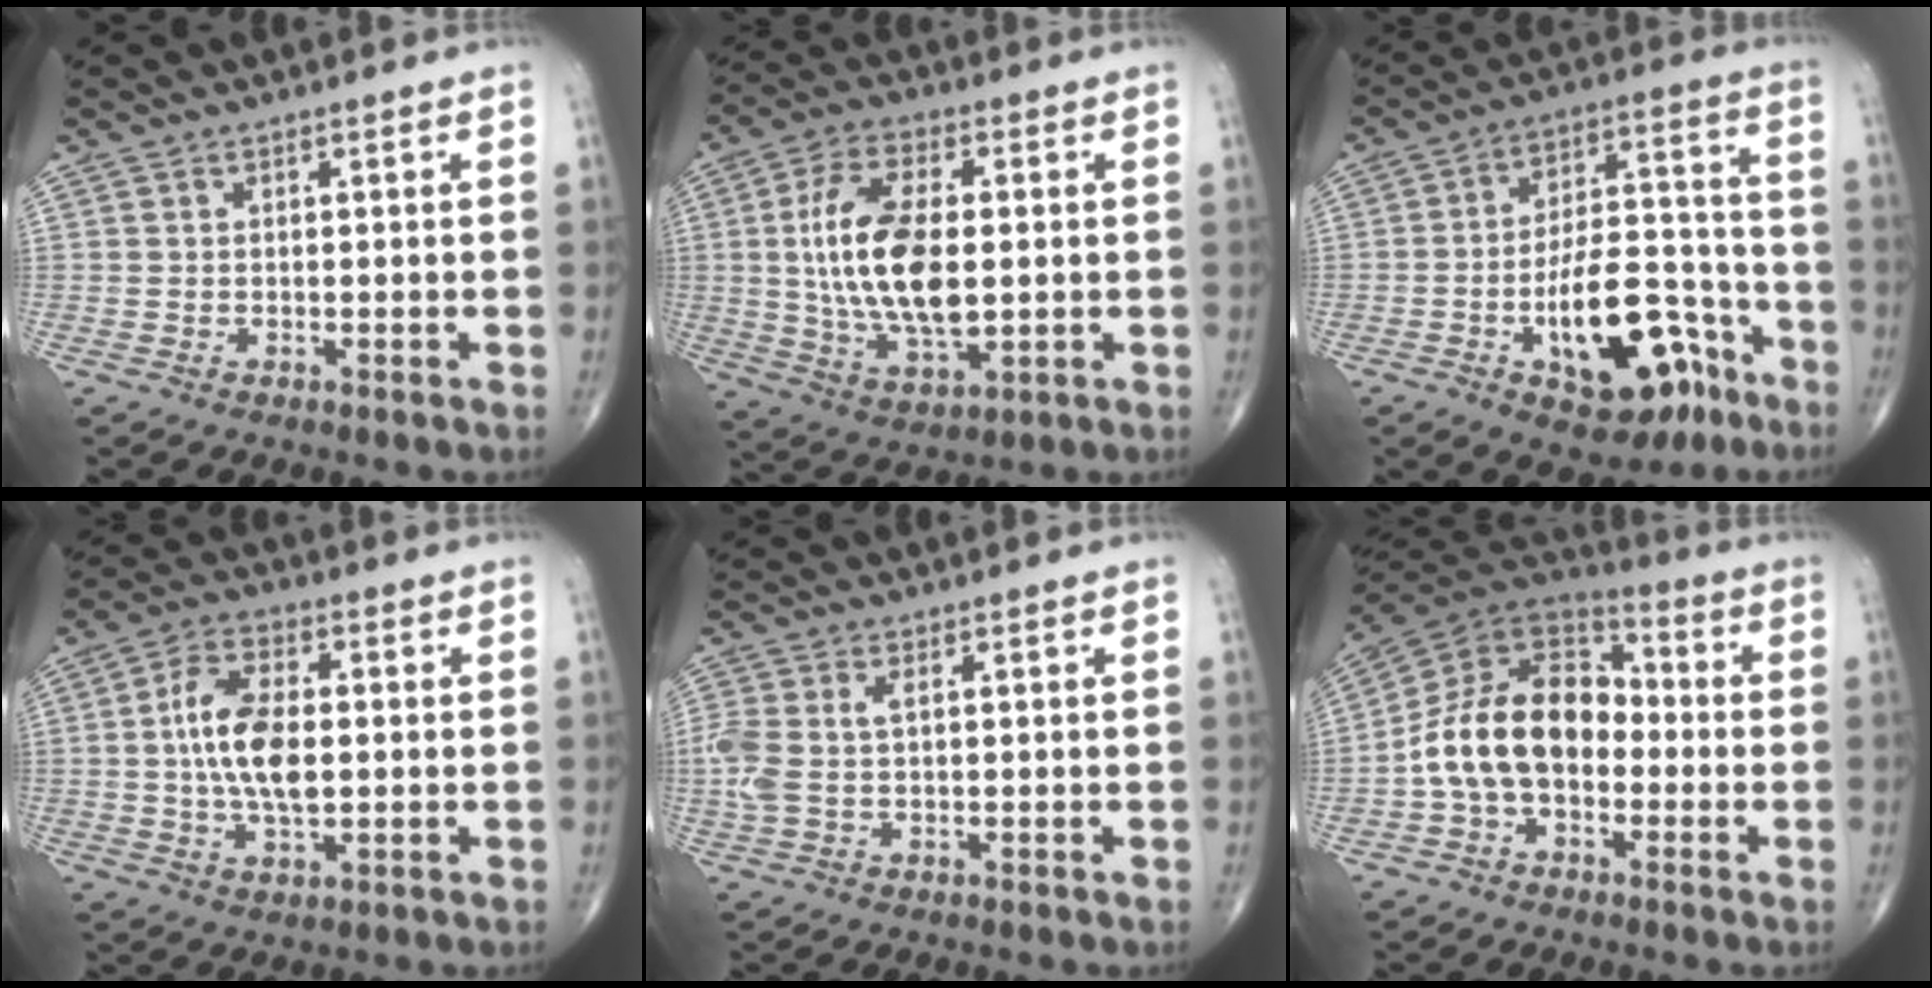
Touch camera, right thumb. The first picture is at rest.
{"total": 17.0, "force": [0.7, 8.1, 14.9], "torque": [-0.286, -0.009, 0.017]}
{"total": 19.1, "force": [-8.7, 9.1, 14.4], "torque": [-0.191, 0.068, -0.123]}
{"total": 12.7, "force": [0.1, 6.3, 11.0], "torque": [-0.209, 0.007, -0.002]}
{"total": 5.8, "force": [0.4, 3.1, 4.9], "torque": [-0.149, 0.016, 0.010]}
{"total": 16.2, "force": [-2.6, 10.9, 11.7], "torque": [-0.190, 0.049, -0.057]}